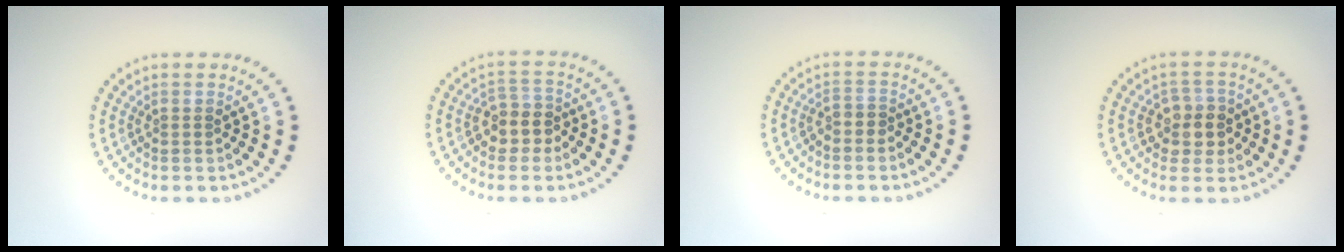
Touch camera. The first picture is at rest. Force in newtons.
{"total": 2.7, "press": 2.4, "slide": 1.1}
{"total": 0.9, "press": 0.7, "slide": 0.6}
{"total": 2.8, "press": 2.6, "slide": 1.2}